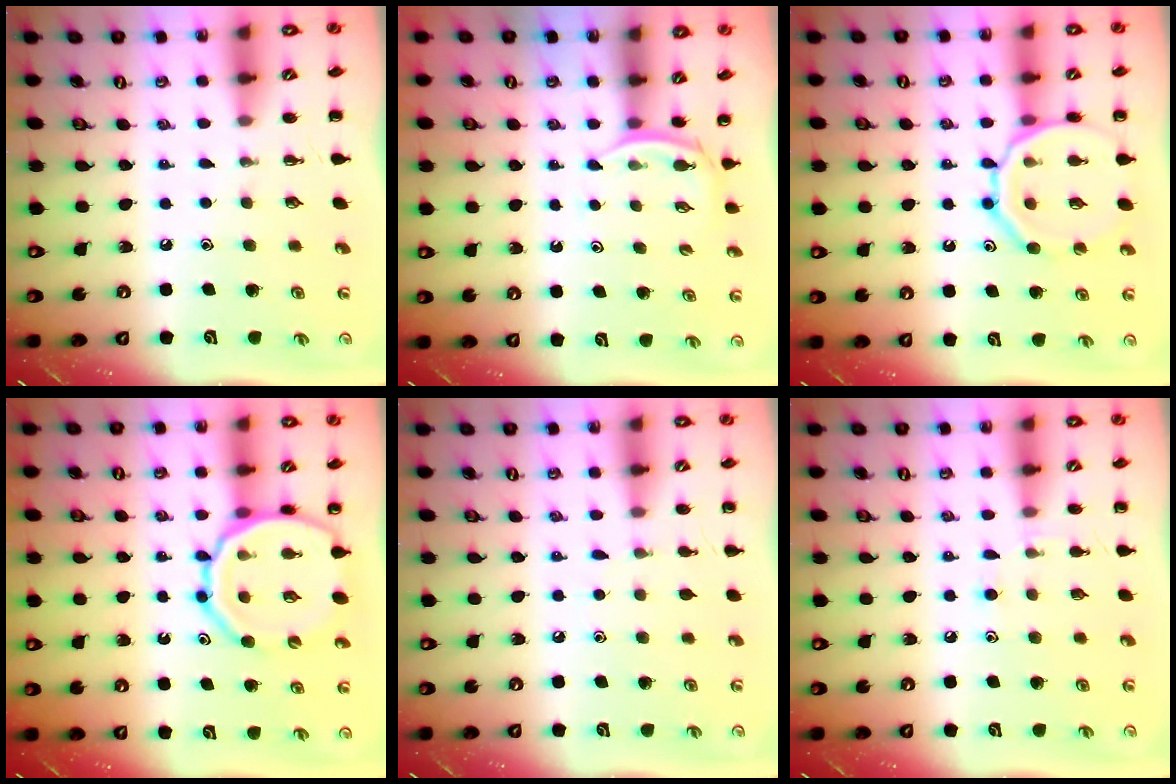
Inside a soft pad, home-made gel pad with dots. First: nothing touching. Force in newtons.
{"total": 2.6, "press": 2.5, "slide": 0.8}
{"total": 14.7, "press": 14.6, "slide": 1.4}
{"total": 15.4, "press": 15.1, "slide": 3.0}
{"total": 4.2, "press": 3.9, "slide": 1.4}
{"total": 6.8, "press": 6.4, "slide": 2.3}